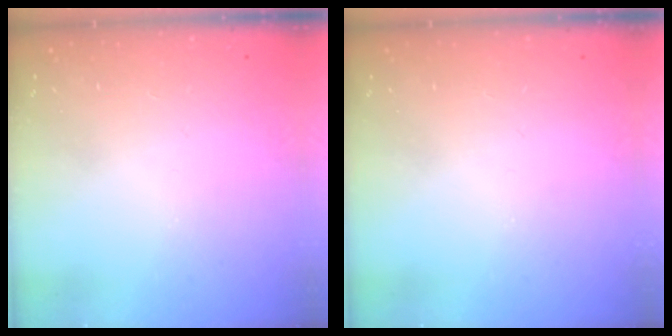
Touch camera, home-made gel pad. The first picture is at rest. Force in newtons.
{"total": 0.0}